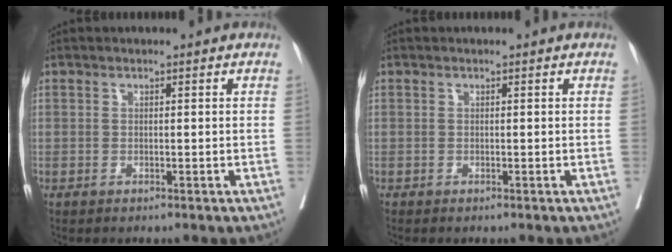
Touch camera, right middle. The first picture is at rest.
{"total": 0.0}